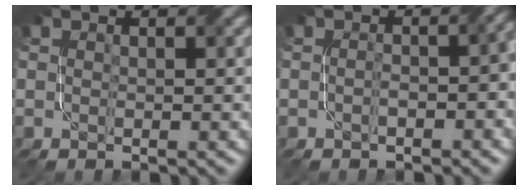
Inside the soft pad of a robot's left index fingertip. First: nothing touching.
{"total": 3.0, "force": [-0.7, 1.2, 2.7], "torque": [-0.029, 0.008, -0.010]}